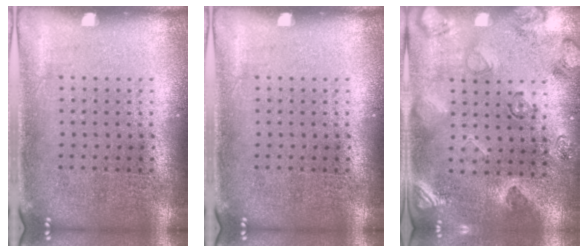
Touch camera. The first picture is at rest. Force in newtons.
{"total": 0.0}
{"total": 2.3, "press": 1.9, "slide": 1.3}